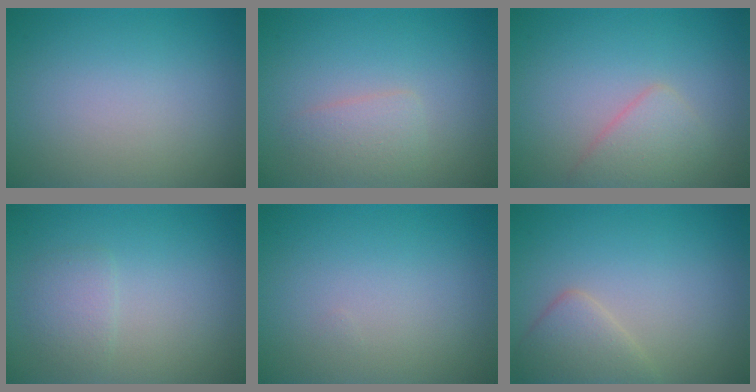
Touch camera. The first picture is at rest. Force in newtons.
{"total": 1.9, "press": 1.9, "slide": 0.0}
{"total": 2.5, "press": 2.5, "slide": 0.1}
{"total": 1.6, "press": 1.6, "slide": 0.0}
{"total": 0.0}
{"total": 2.7, "press": 2.7, "slide": 0.1}